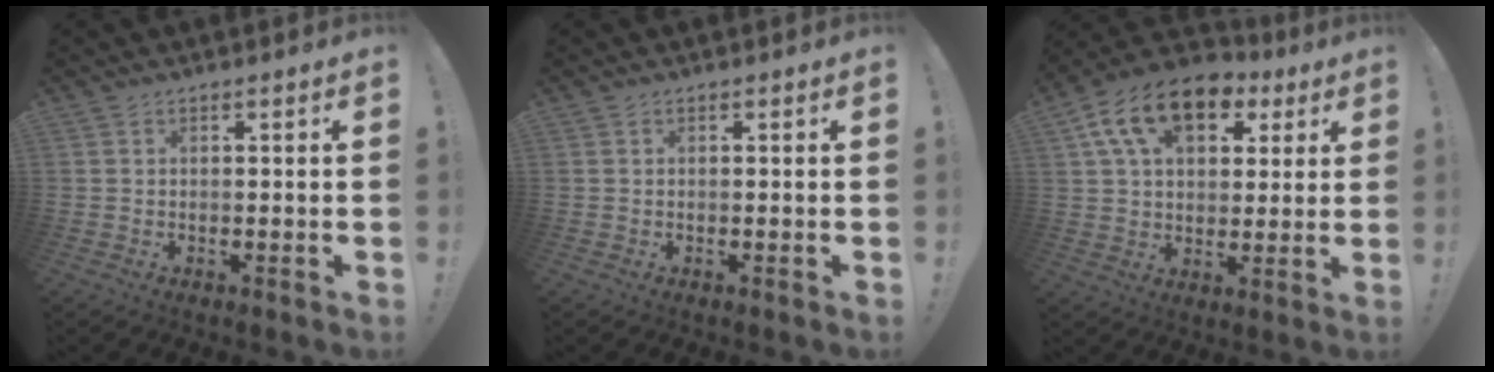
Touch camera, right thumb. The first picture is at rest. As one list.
[{"total": 0.0}, {"total": 16.3, "force": [7.8, 10.1, 10.1], "torque": [-0.174, -0.025, 0.143]}]